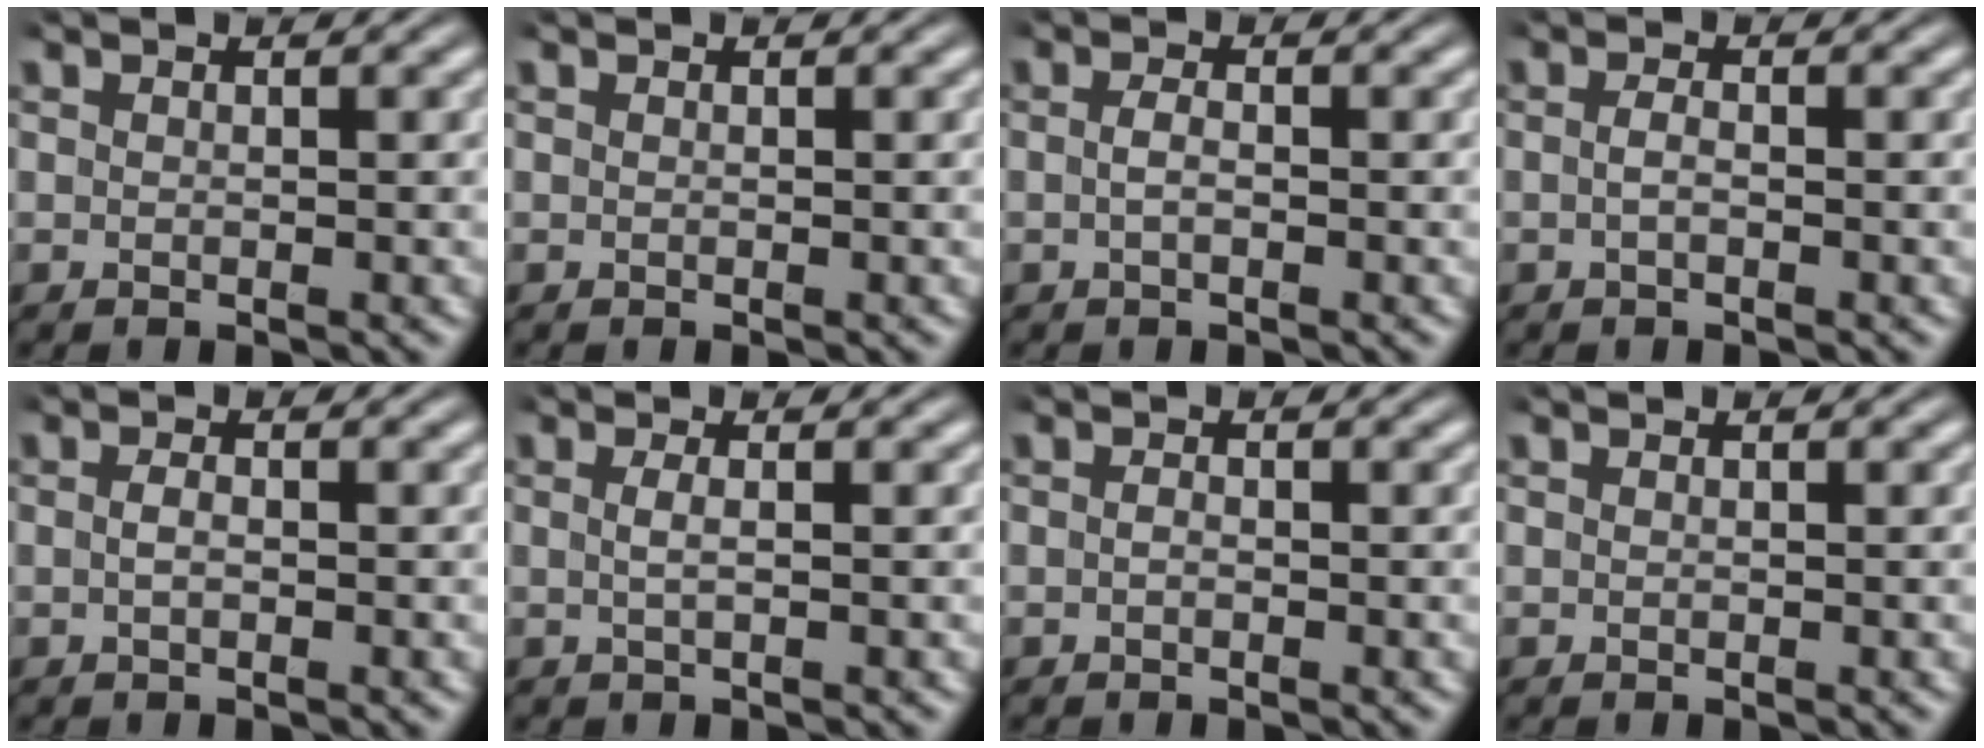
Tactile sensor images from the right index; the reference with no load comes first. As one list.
[{"total": 0.0}, {"total": 1.2, "force": [-0.6, 0.1, 1.0], "torque": [-0.026, -0.007, -0.009]}, {"total": 1.2, "force": [-0.7, 0.1, 1.0], "torque": [-0.025, -0.006, -0.009]}, {"total": 1.0, "force": [-0.5, 0.1, 0.8], "torque": [-0.020, -0.007, -0.007]}, {"total": 1.1, "force": [-0.2, -0.3, 1.0], "torque": [-0.027, -0.008, 0.001]}, {"total": 0.7, "force": [-0.4, 0.3, 0.4], "torque": [-0.013, -0.005, -0.007]}, {"total": 0.0}]